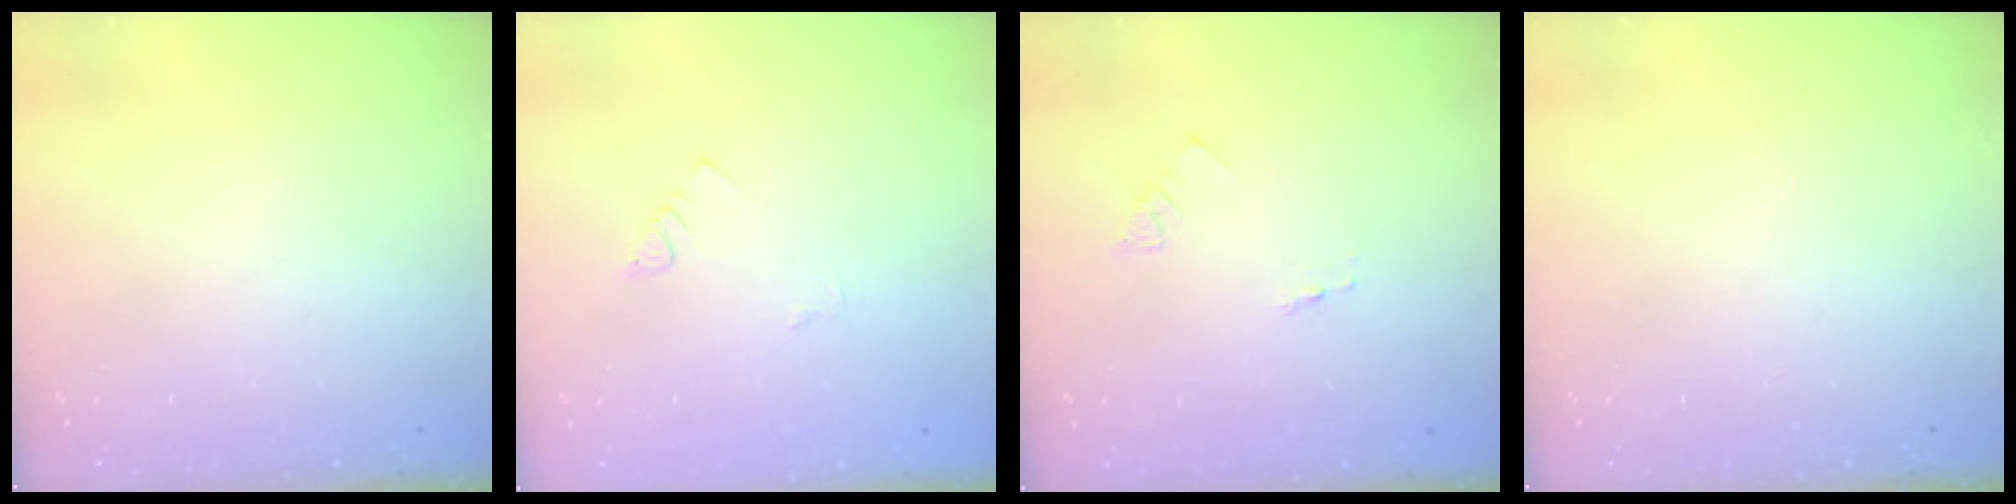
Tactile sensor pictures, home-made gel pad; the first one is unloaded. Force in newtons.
{"total": 1.1, "press": 1.1, "slide": 0.3}
{"total": 1.3, "press": 1.2, "slide": 0.1}
{"total": 0.0}